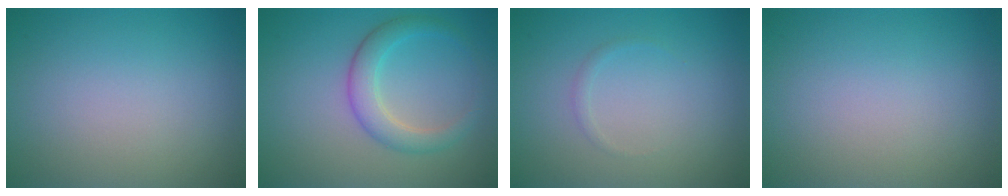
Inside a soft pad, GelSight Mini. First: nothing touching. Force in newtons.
{"total": 3.2, "press": 3.2, "slide": 0.3}
{"total": 0.6, "press": 0.6, "slide": 0.1}
{"total": 0.0}